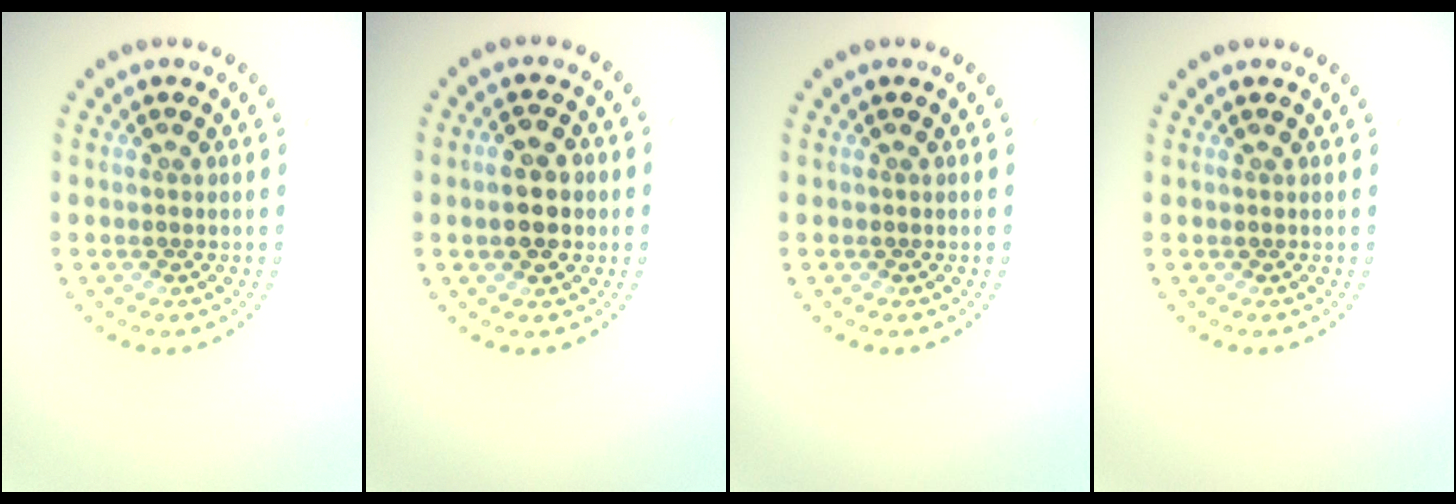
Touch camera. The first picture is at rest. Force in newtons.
{"total": 4.2, "press": 4.2, "slide": 0.1}
{"total": 0.0}
{"total": 0.0}